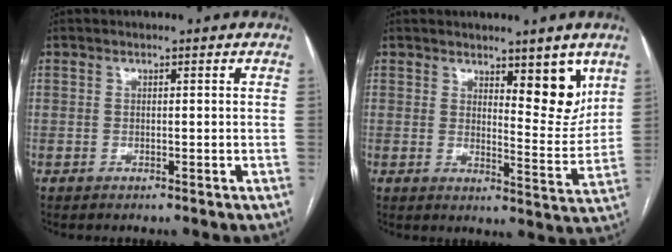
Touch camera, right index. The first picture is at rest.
{"total": 6.9, "force": [4.2, 2.0, 5.1], "torque": [-0.062, -0.016, 0.060]}